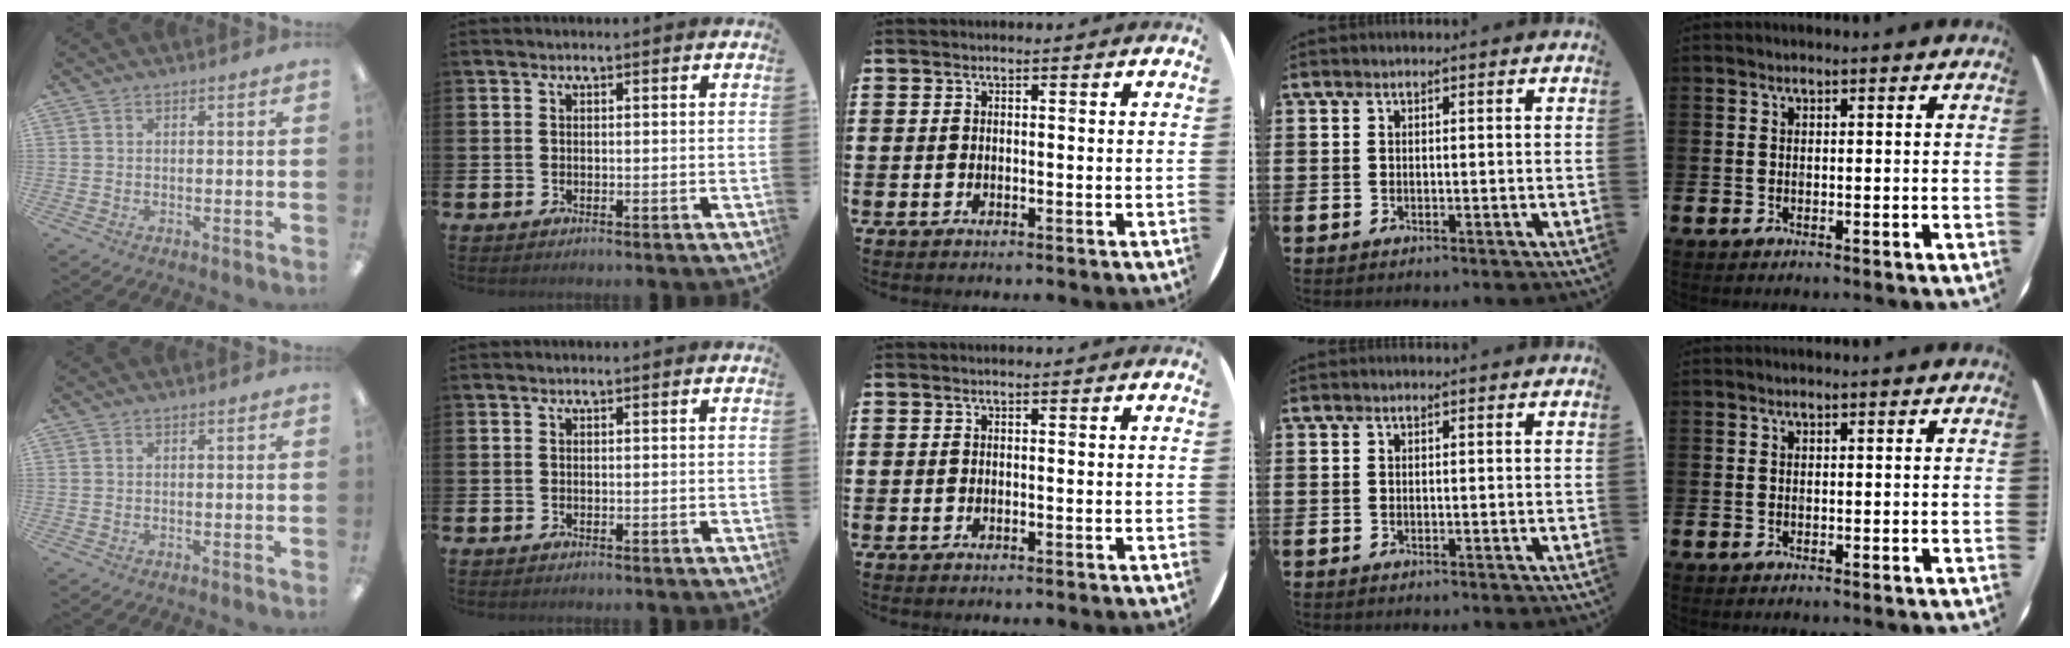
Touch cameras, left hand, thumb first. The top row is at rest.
{}